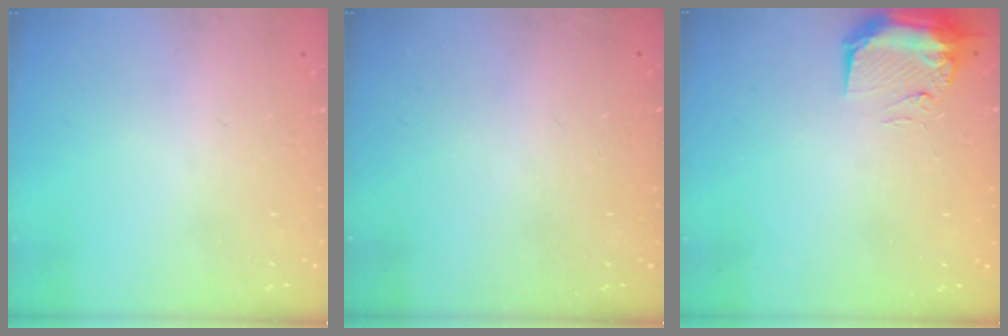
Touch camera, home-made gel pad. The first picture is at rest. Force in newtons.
{"total": 2.8, "press": 2.2, "slide": 1.7}
{"total": 11.4, "press": 10.0, "slide": 5.4}